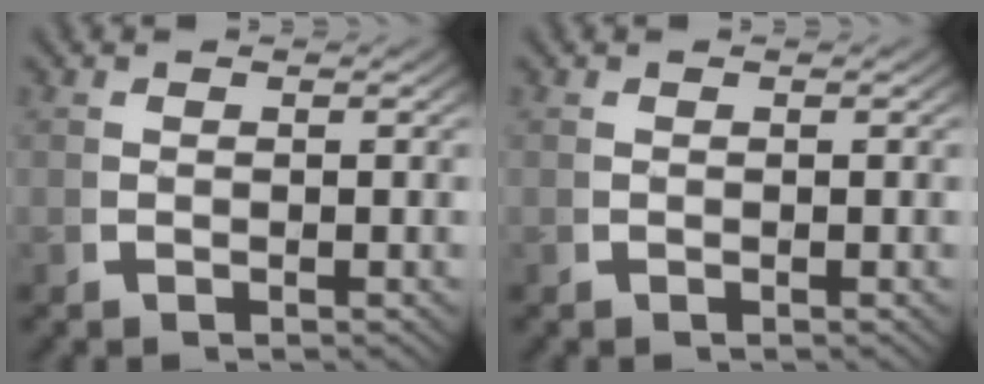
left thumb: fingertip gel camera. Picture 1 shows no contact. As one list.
[{"total": 0.0}]